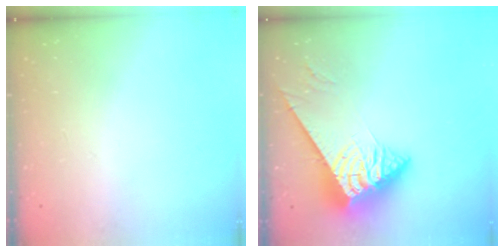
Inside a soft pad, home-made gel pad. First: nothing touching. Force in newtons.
{"total": 8.2, "press": 8.2, "slide": 0.4}